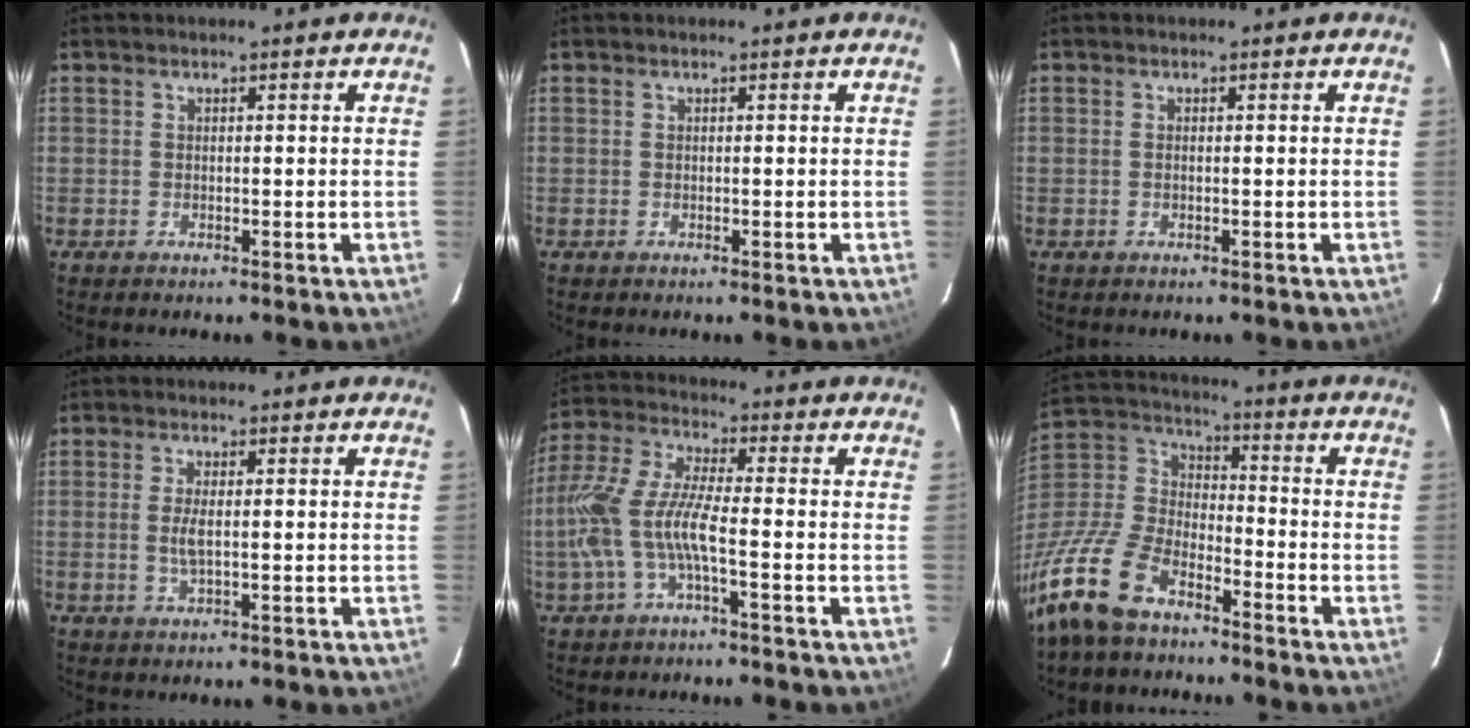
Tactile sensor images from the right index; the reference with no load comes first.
{"total": 0.0}
{"total": 0.6, "force": [0.0, -0.1, 0.6], "torque": [-0.013, 0.002, -0.002]}
{"total": 3.1, "force": [-0.1, 0.8, 3.0], "torque": [-0.059, -0.003, -0.001]}
{"total": 12.1, "force": [-3.5, 2.3, 11.3], "torque": [-0.249, -0.001, -0.068]}
{"total": 19.1, "force": [-12.8, 9.6, 10.4], "torque": [-0.255, -0.001, -0.249]}